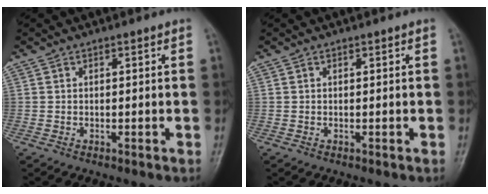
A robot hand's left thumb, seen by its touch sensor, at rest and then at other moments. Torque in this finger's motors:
{"motor_torque": [0.00, 0.00, -0.01, 0.00, -0.01]}